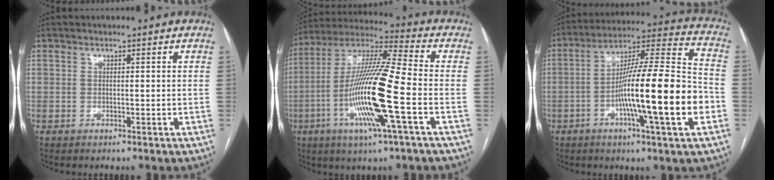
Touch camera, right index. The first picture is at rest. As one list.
[{"total": 17.8, "force": [-4.8, 0.2, 17.2], "torque": [-0.341, -0.010, -0.098]}, {"total": 20.1, "force": [-5.1, 0.5, 19.5], "torque": [-0.308, 0.002, -0.085]}]